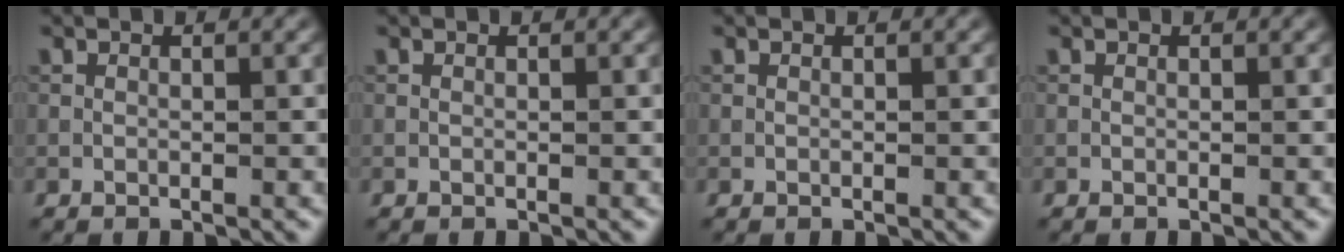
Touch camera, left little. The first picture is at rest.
{"total": 0.0}
{"total": 0.0}
{"total": 0.0}